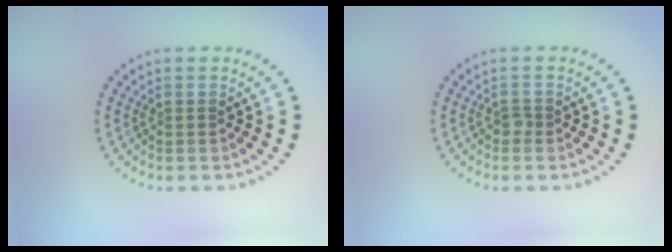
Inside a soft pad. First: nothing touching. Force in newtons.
{"total": 0.7, "press": 0.5, "slide": 0.5}